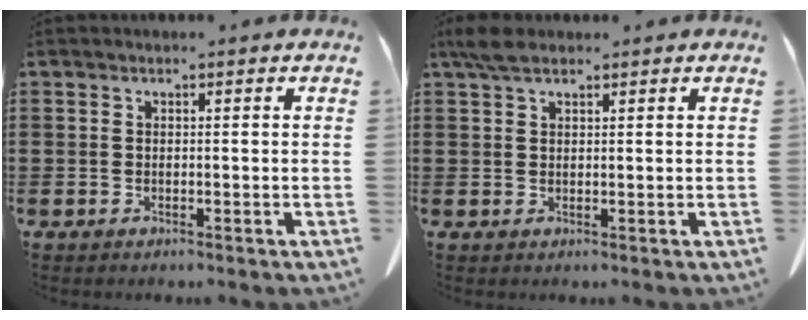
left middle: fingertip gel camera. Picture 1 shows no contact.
{"total": 3.2, "force": [2.2, 1.2, 2.0], "torque": [-0.046, 0.004, 0.041]}